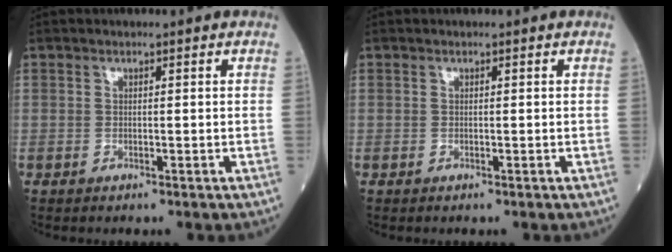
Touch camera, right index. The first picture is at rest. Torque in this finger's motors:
{"motor_torque": [0.00, 0.00, -0.01, 0.00]}